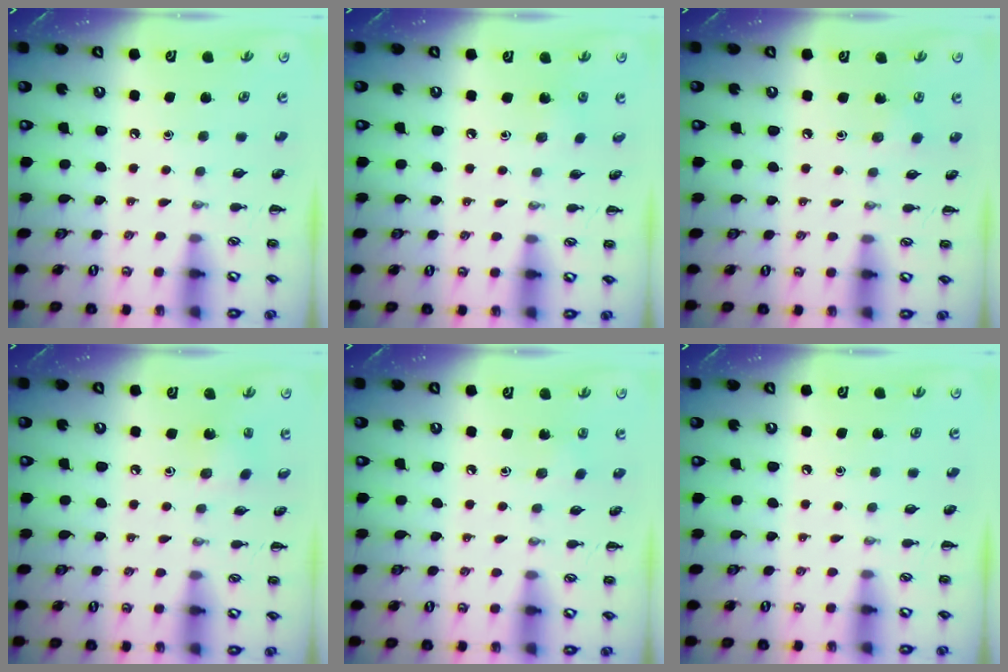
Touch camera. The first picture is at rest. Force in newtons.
{"total": 1.5, "press": 1.4, "slide": 0.5}
{"total": 2.9, "press": 2.7, "slide": 0.8}
{"total": 1.6, "press": 1.5, "slide": 0.6}
{"total": 1.4, "press": 1.3, "slide": 0.5}
{"total": 0.0}